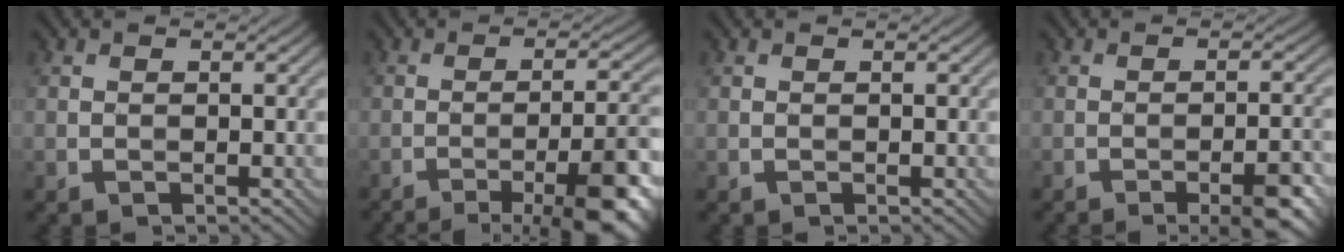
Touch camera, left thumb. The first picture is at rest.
{"total": 12.1, "force": [-6.5, 2.6, 9.9], "torque": [-0.116, 0.014, -0.092]}
{"total": 0.0}
{"total": 5.4, "force": [-3.4, 0.7, 4.1], "torque": [-0.056, 0.007, -0.044]}